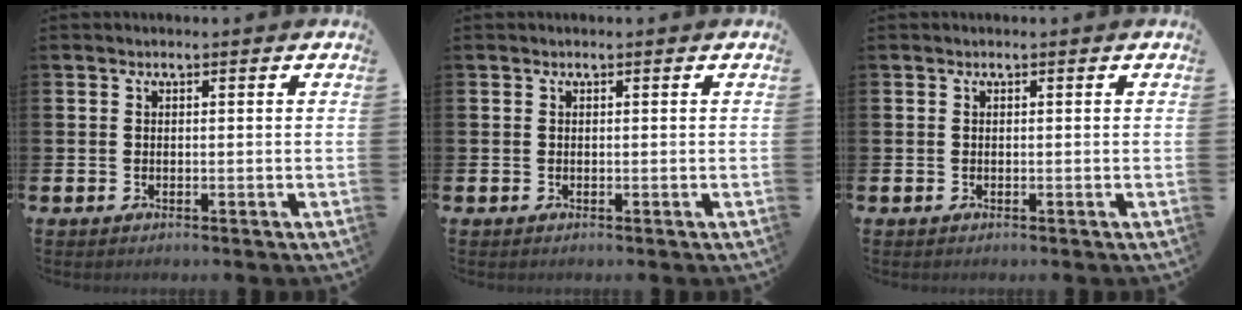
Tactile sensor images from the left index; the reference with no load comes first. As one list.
[{"total": 0.0}, {"total": 0.0}]